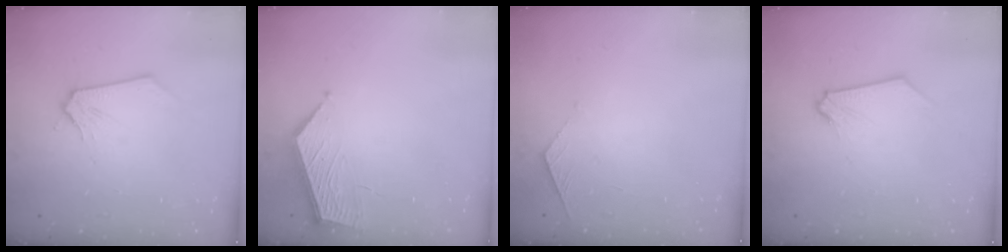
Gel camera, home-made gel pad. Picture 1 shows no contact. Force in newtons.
{"total": 5.8, "press": 5.8, "slide": 0.2}
{"total": 4.0, "press": 4.0, "slide": 0.4}
{"total": 0.9, "press": 0.9, "slide": 0.1}